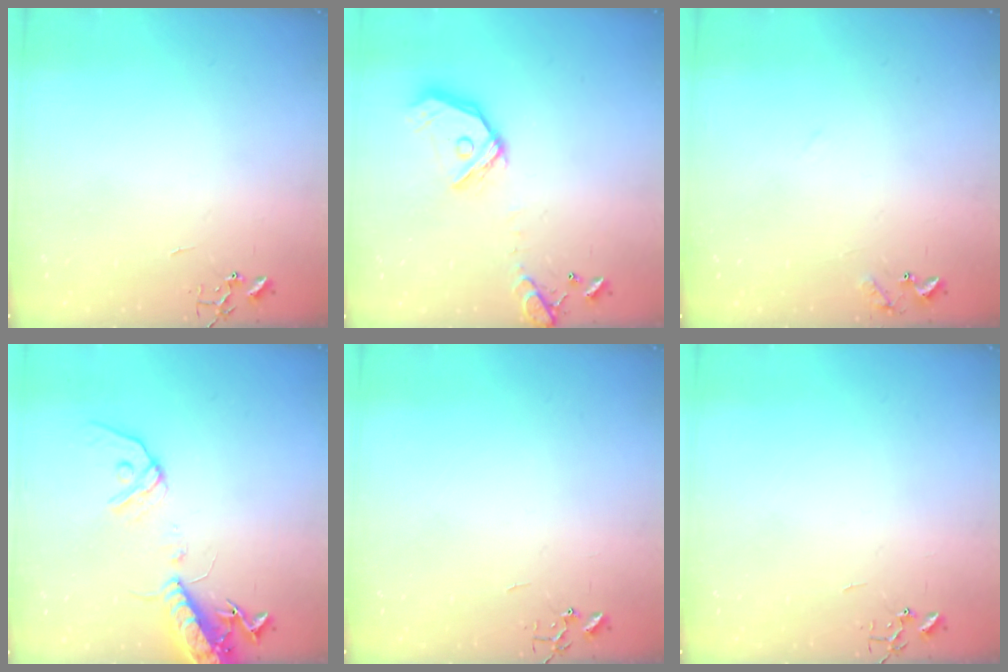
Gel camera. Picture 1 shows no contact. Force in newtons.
{"total": 16.5, "press": 16.3, "slide": 2.4}
{"total": 7.8, "press": 7.8, "slide": 0.5}
{"total": 15.4, "press": 15.0, "slide": 3.4}
{"total": 0.0}
{"total": 0.0}